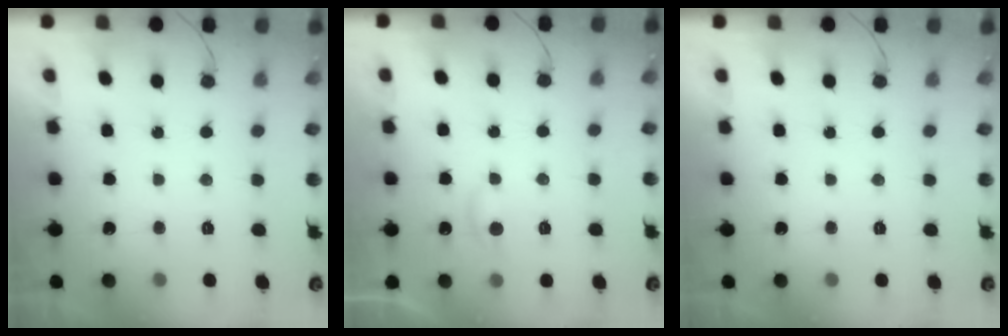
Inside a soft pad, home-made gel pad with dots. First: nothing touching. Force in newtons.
{"total": 3.4, "press": 3.4, "slide": 0.3}
{"total": 0.0}